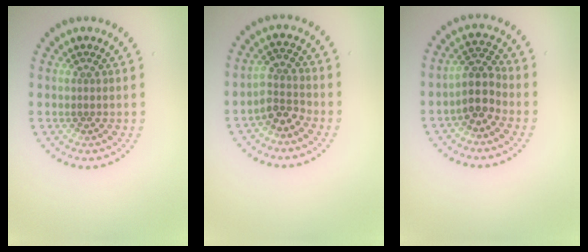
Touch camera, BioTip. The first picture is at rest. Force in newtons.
{"total": 2.4, "press": 1.9, "slide": 1.6}
{"total": 2.9, "press": 2.4, "slide": 1.6}